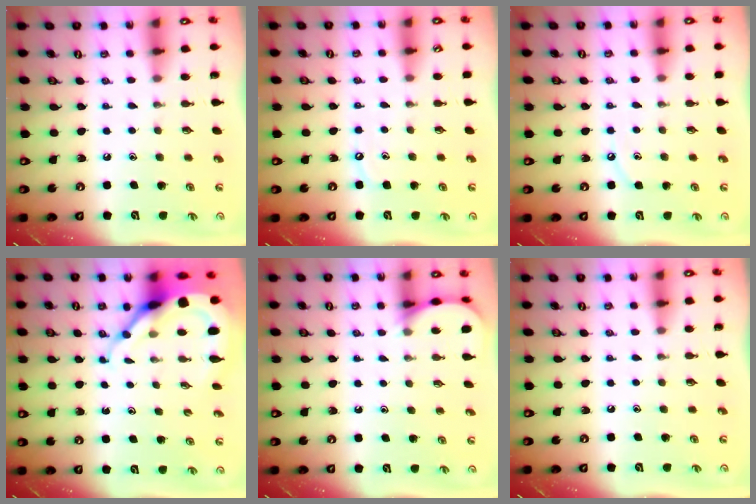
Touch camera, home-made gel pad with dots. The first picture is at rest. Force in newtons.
{"total": 4.6, "press": 4.6, "slide": 0.6}
{"total": 3.9, "press": 3.9, "slide": 0.4}
{"total": 9.9, "press": 9.8, "slide": 1.0}
{"total": 3.9, "press": 3.9, "slide": 0.5}
{"total": 0.0}